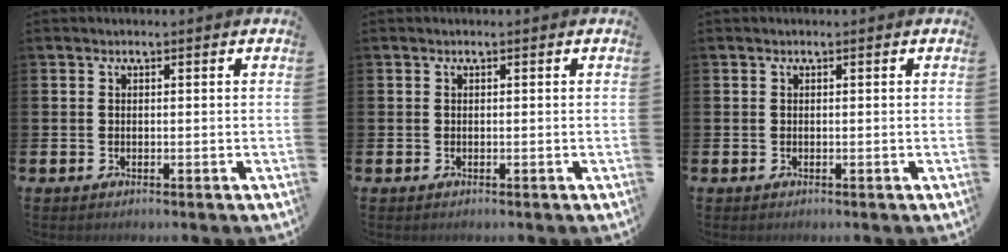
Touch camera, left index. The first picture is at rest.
{"total": 0.0}
{"total": 0.0}